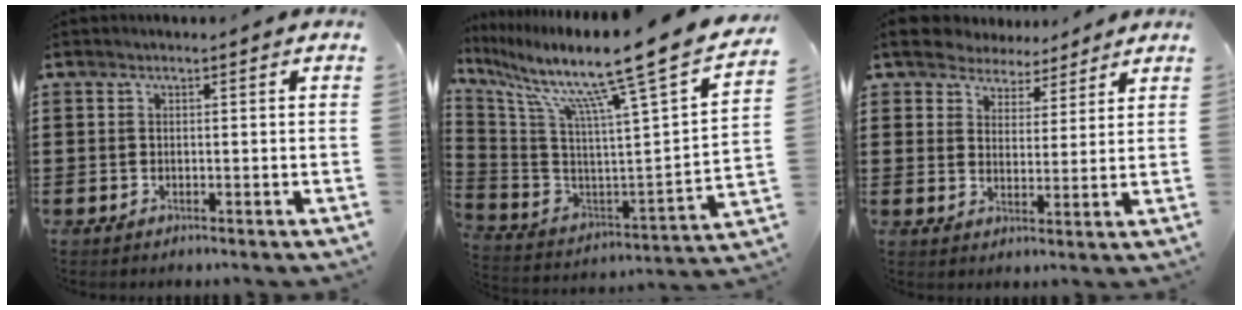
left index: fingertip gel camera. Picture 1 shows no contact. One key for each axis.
{"total": 12.3, "fx": 9.2, "fy": -0.5, "fz": 8.2, "tx": -0.162, "ty": -0.083, "tz": 0.128}
{"total": 5.2, "fx": 4.9, "fy": 1.8, "fz": -0.2, "tx": -0.023, "ty": -0.014, "tz": 0.091}